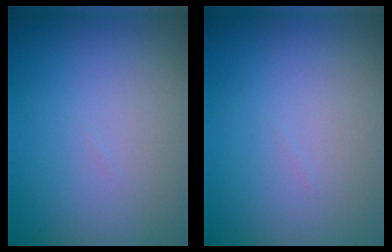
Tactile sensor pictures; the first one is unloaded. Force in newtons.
{"total": 0.0}